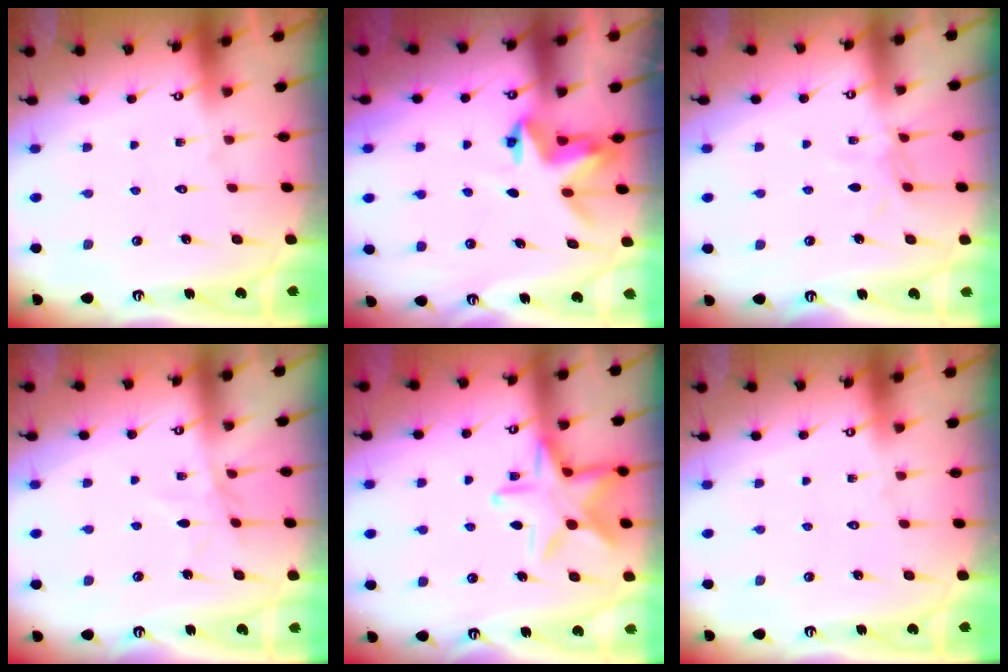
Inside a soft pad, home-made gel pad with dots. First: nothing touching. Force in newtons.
{"total": 4.0, "press": 3.9, "slide": 0.5}
{"total": 5.0, "press": 5.0, "slide": 0.4}
{"total": 3.5, "press": 3.4, "slide": 0.4}
{"total": 15.5, "press": 15.5, "slide": 1.0}
{"total": 0.0}